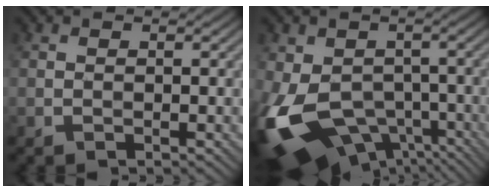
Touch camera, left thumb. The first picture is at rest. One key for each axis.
{"total": 15.7, "fx": -4.8, "fy": 10.7, "fz": 10.5, "tx": -0.244, "ty": -0.044, "tz": -0.067}